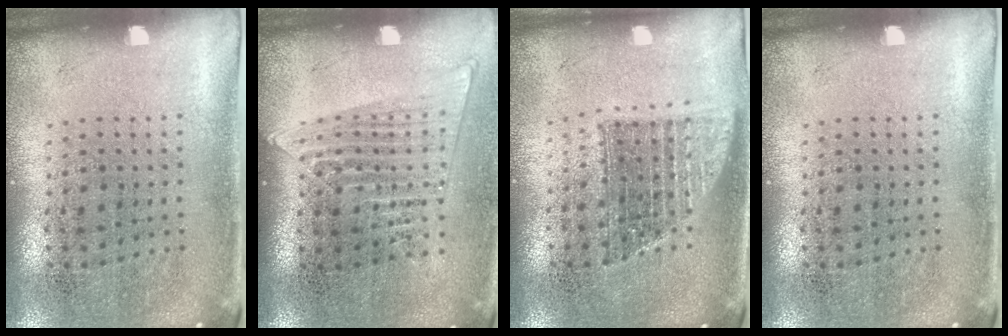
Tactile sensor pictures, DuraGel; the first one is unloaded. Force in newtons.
{"total": 1.3, "press": 1.2, "slide": 0.5}
{"total": 1.3, "press": 1.1, "slide": 0.8}
{"total": 0.0}